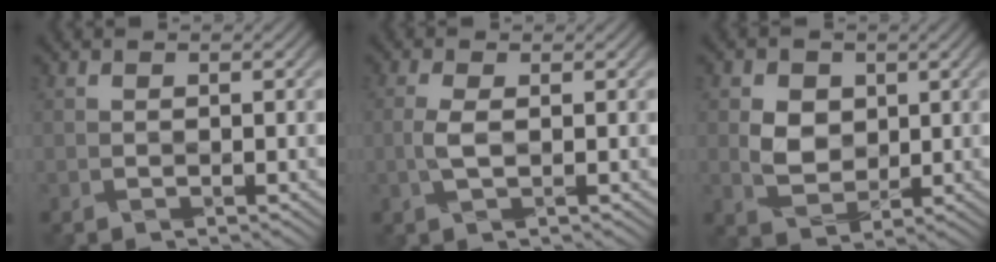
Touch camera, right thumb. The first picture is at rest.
{"total": 1.7, "force": [-0.2, 0.5, 1.6], "torque": [-0.041, 0.000, -0.005]}
{"total": 3.7, "force": [1.0, 3.1, 1.7], "torque": [-0.042, -0.007, 0.020]}